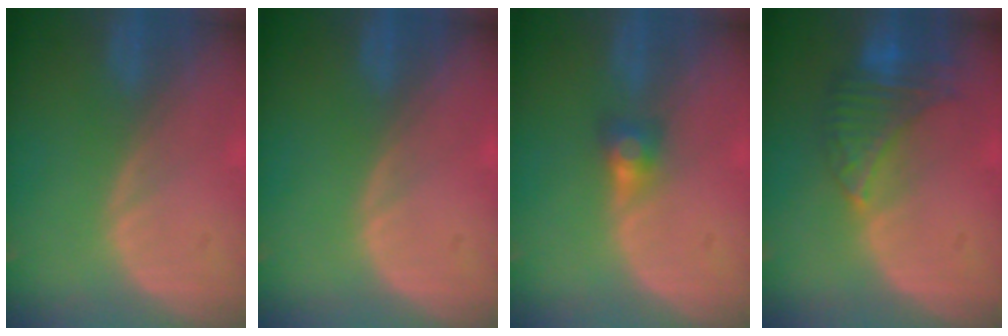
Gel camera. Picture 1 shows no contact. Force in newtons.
{"total": 0.0}
{"total": 2.7, "press": 2.5, "slide": 0.9}
{"total": 8.1, "press": 7.0, "slide": 4.0}